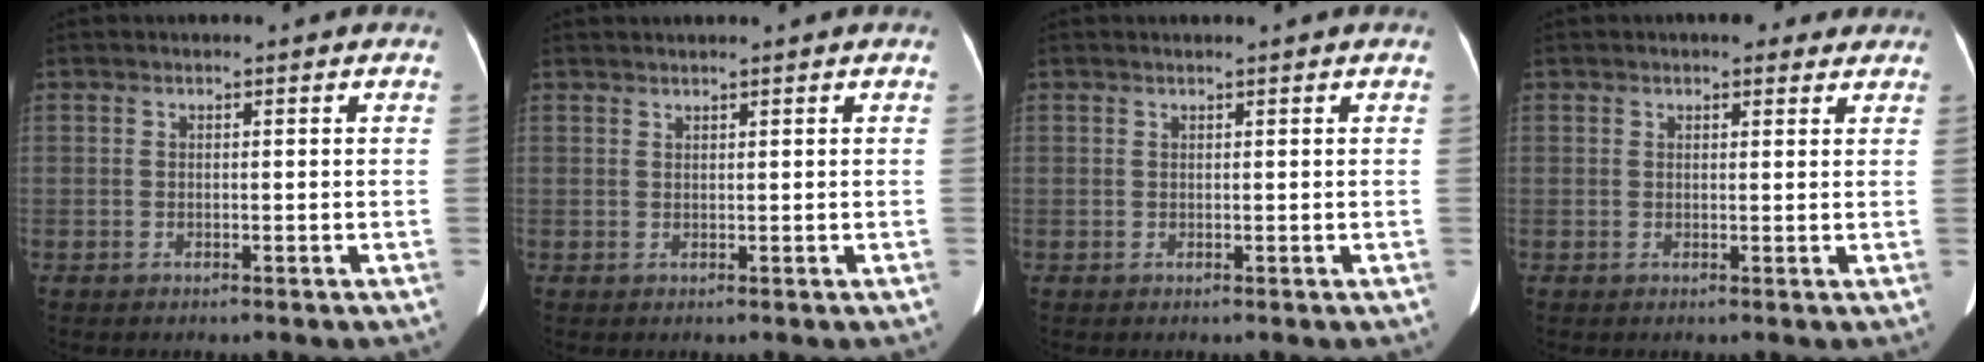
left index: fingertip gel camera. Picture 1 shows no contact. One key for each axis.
{"total": 2.0, "fx": 1.9, "fy": -0.2, "fz": 0.7, "tx": -0.009, "ty": 0.021, "tz": 0.033}
{"total": 1.7, "fx": 1.5, "fy": -0.2, "fz": 0.7, "tx": -0.010, "ty": 0.014, "tz": 0.023}
{"total": 4.0, "fx": 3.1, "fy": 1.7, "fz": 1.8, "tx": -0.015, "ty": 0.015, "tz": 0.038}